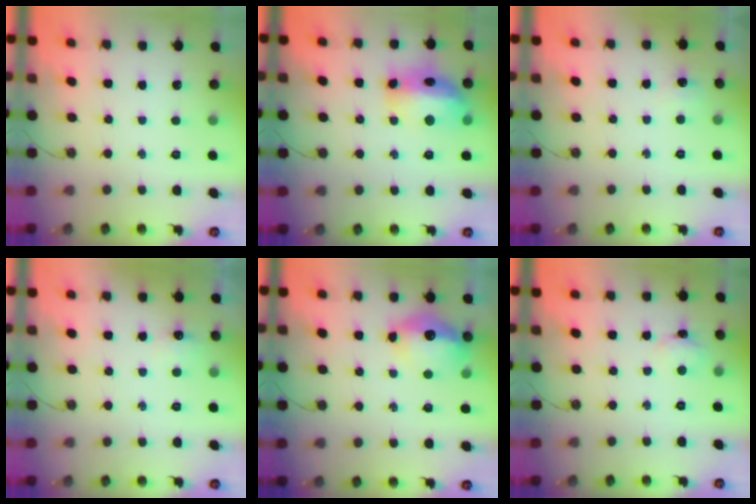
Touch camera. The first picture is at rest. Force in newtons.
{"total": 15.0, "press": 14.9, "slide": 1.3}
{"total": 4.4, "press": 4.4, "slide": 0.6}
{"total": 5.2, "press": 5.1, "slide": 0.7}
{"total": 12.7, "press": 12.7, "slide": 1.0}
{"total": 5.3, "press": 5.3, "slide": 0.8}